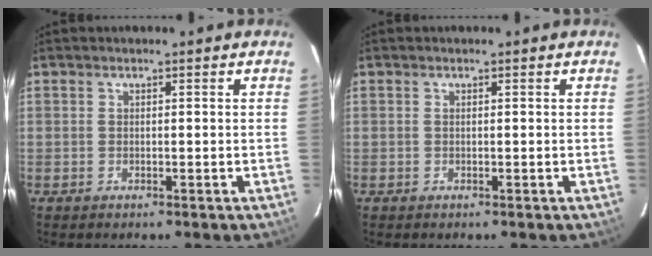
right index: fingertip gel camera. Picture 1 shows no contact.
{"total": 0.0}